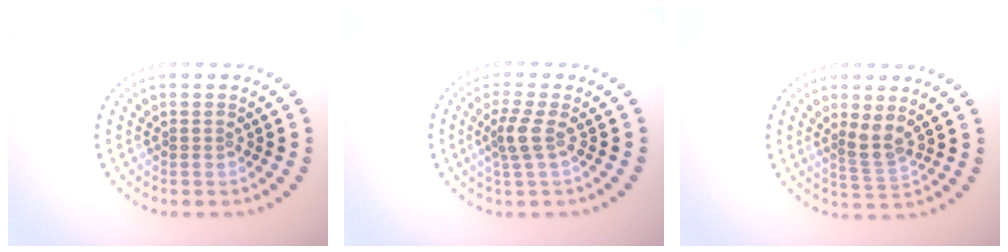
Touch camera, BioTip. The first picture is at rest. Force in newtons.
{"total": 2.0, "press": 1.6, "slide": 1.3}
{"total": 2.3, "press": 1.8, "slide": 1.4}